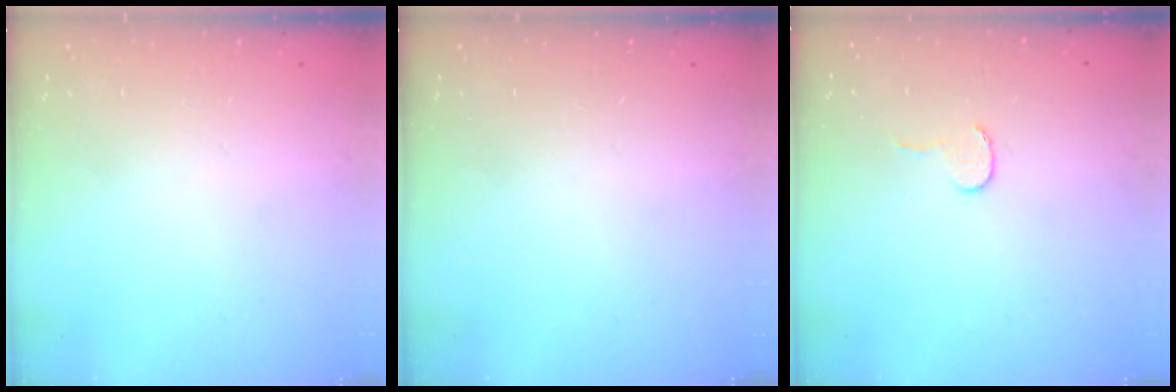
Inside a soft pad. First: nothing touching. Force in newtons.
{"total": 0.0}
{"total": 3.9, "press": 3.9, "slide": 0.3}